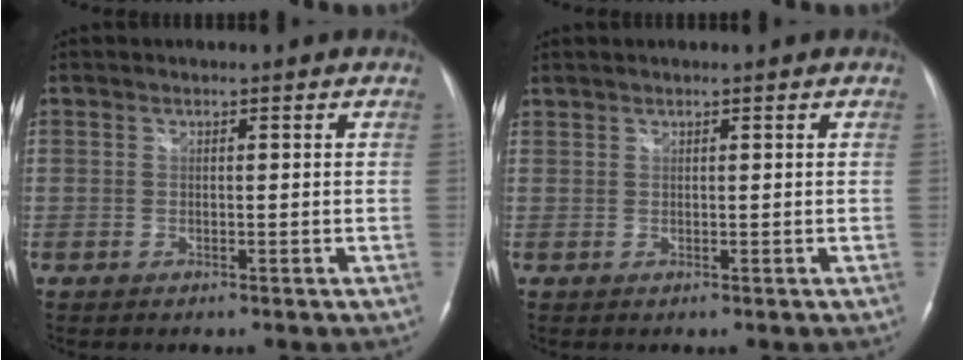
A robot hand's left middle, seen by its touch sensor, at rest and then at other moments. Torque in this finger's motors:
{"motor_torque": [0.62, -0.45, 0.54, 0.09]}